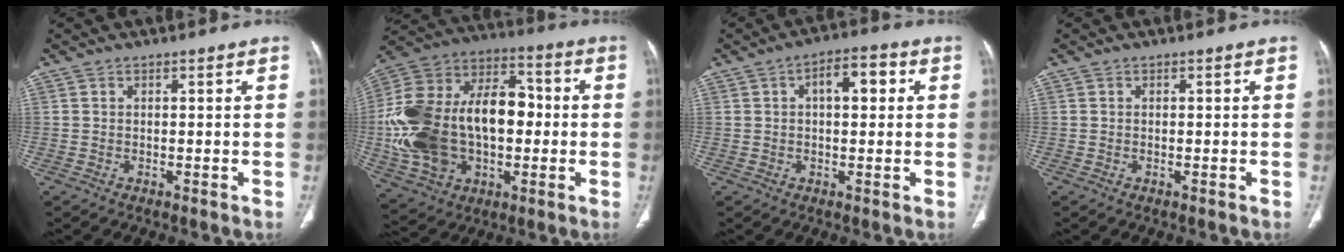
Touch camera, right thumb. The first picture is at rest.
{"total": 27.9, "force": [-1.4, 18.0, 21.2], "torque": [-0.402, 0.030, -0.011]}
{"total": 6.4, "force": [1.5, 3.2, 5.4], "torque": [-0.065, 0.015, 0.016]}
{"total": 0.0}